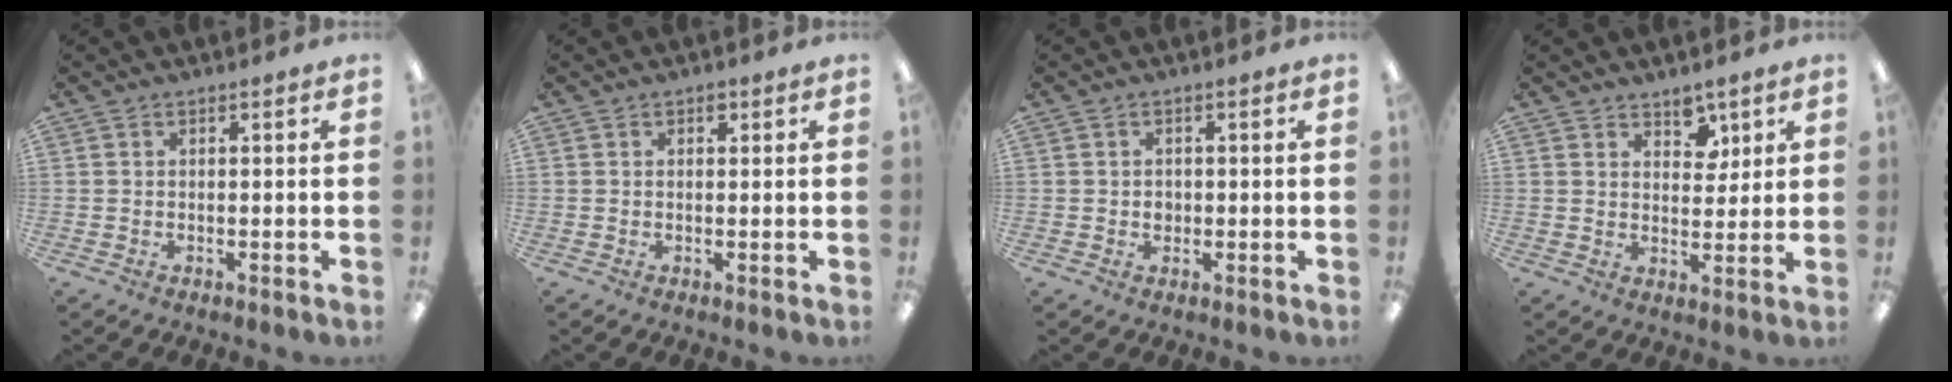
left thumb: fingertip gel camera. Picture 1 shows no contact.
{"total": 1.4, "force": [0.8, 0.9, 0.8], "torque": [-0.007, 0.000, 0.012]}
{"total": 1.5, "force": [0.1, 1.4, 0.6], "torque": [-0.004, 0.001, -0.002]}
{"total": 5.5, "force": [4.1, 3.2, 1.8], "torque": [0.001, -0.024, 0.067]}